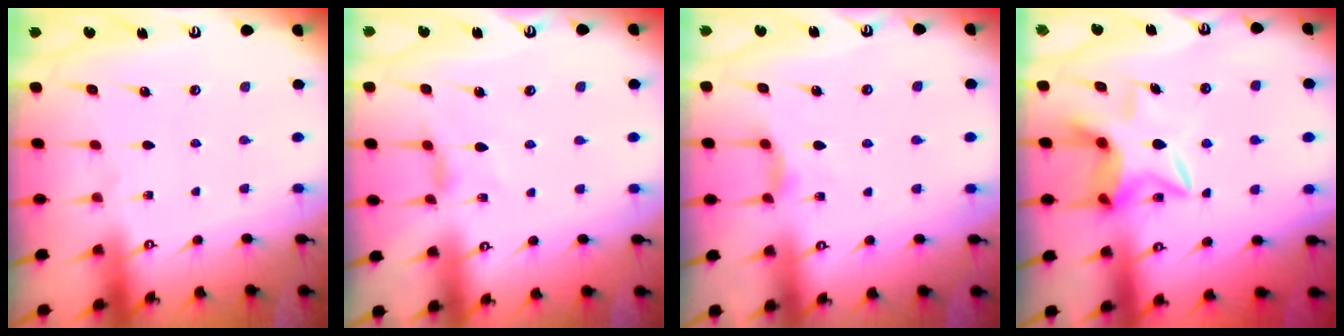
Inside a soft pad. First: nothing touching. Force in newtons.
{"total": 4.2, "press": 4.2, "slide": 0.5}
{"total": 4.4, "press": 4.3, "slide": 0.7}
{"total": 9.2, "press": 9.1, "slide": 1.3}